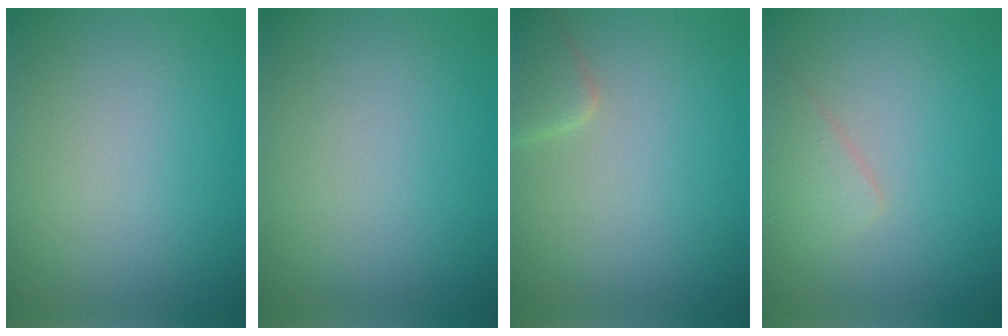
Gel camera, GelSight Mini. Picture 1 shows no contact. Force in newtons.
{"total": 0.0}
{"total": 2.5, "press": 2.5, "slide": 0.2}
{"total": 1.8, "press": 1.8, "slide": 0.1}